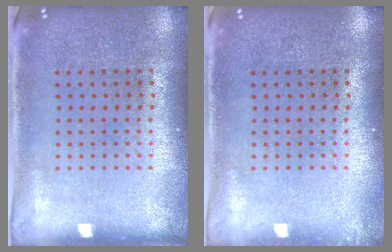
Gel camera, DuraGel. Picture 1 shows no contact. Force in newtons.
{"total": 0.7, "press": 0.7, "slide": 0.1}